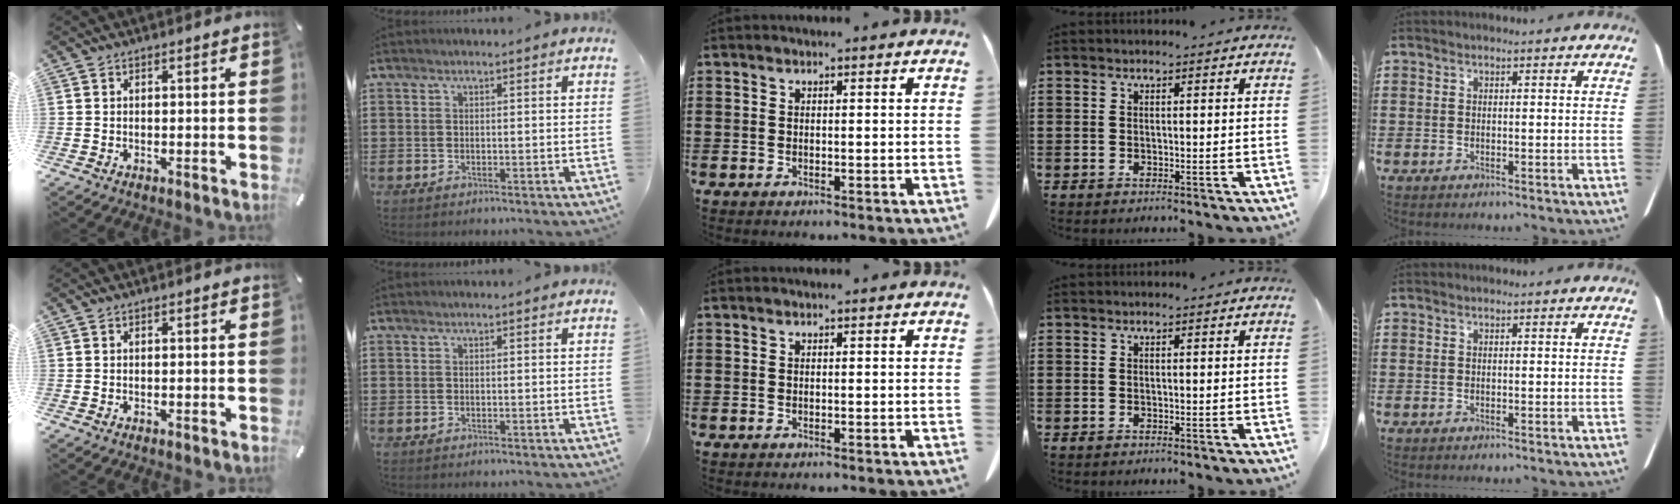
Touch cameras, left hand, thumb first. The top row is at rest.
{}